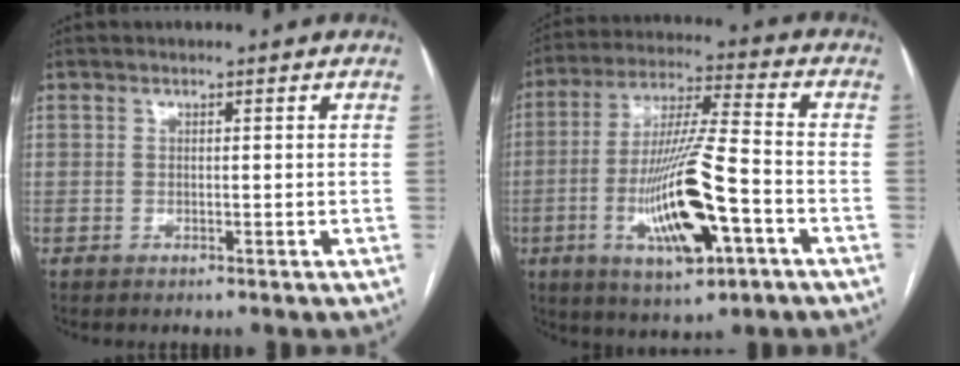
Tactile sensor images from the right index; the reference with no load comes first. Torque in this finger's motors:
{"motor_torque": [2.14, 0.00, 0.97, 0.21]}